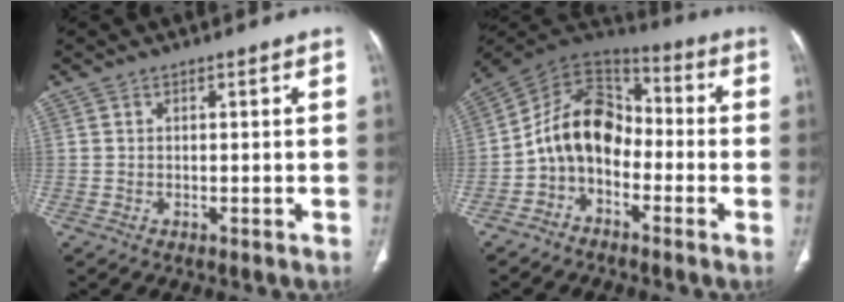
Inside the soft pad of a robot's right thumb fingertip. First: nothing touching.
{"total": 12.5, "force": [-3.1, 9.1, 8.1], "torque": [-0.118, 0.073, -0.072]}